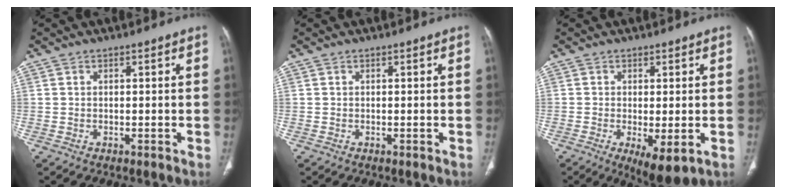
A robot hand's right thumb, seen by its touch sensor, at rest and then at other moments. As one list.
[{"total": 0.0}, {"total": 6.4, "force": [-1.9, 2.2, 5.8], "torque": [-0.096, -0.021, -0.024]}]